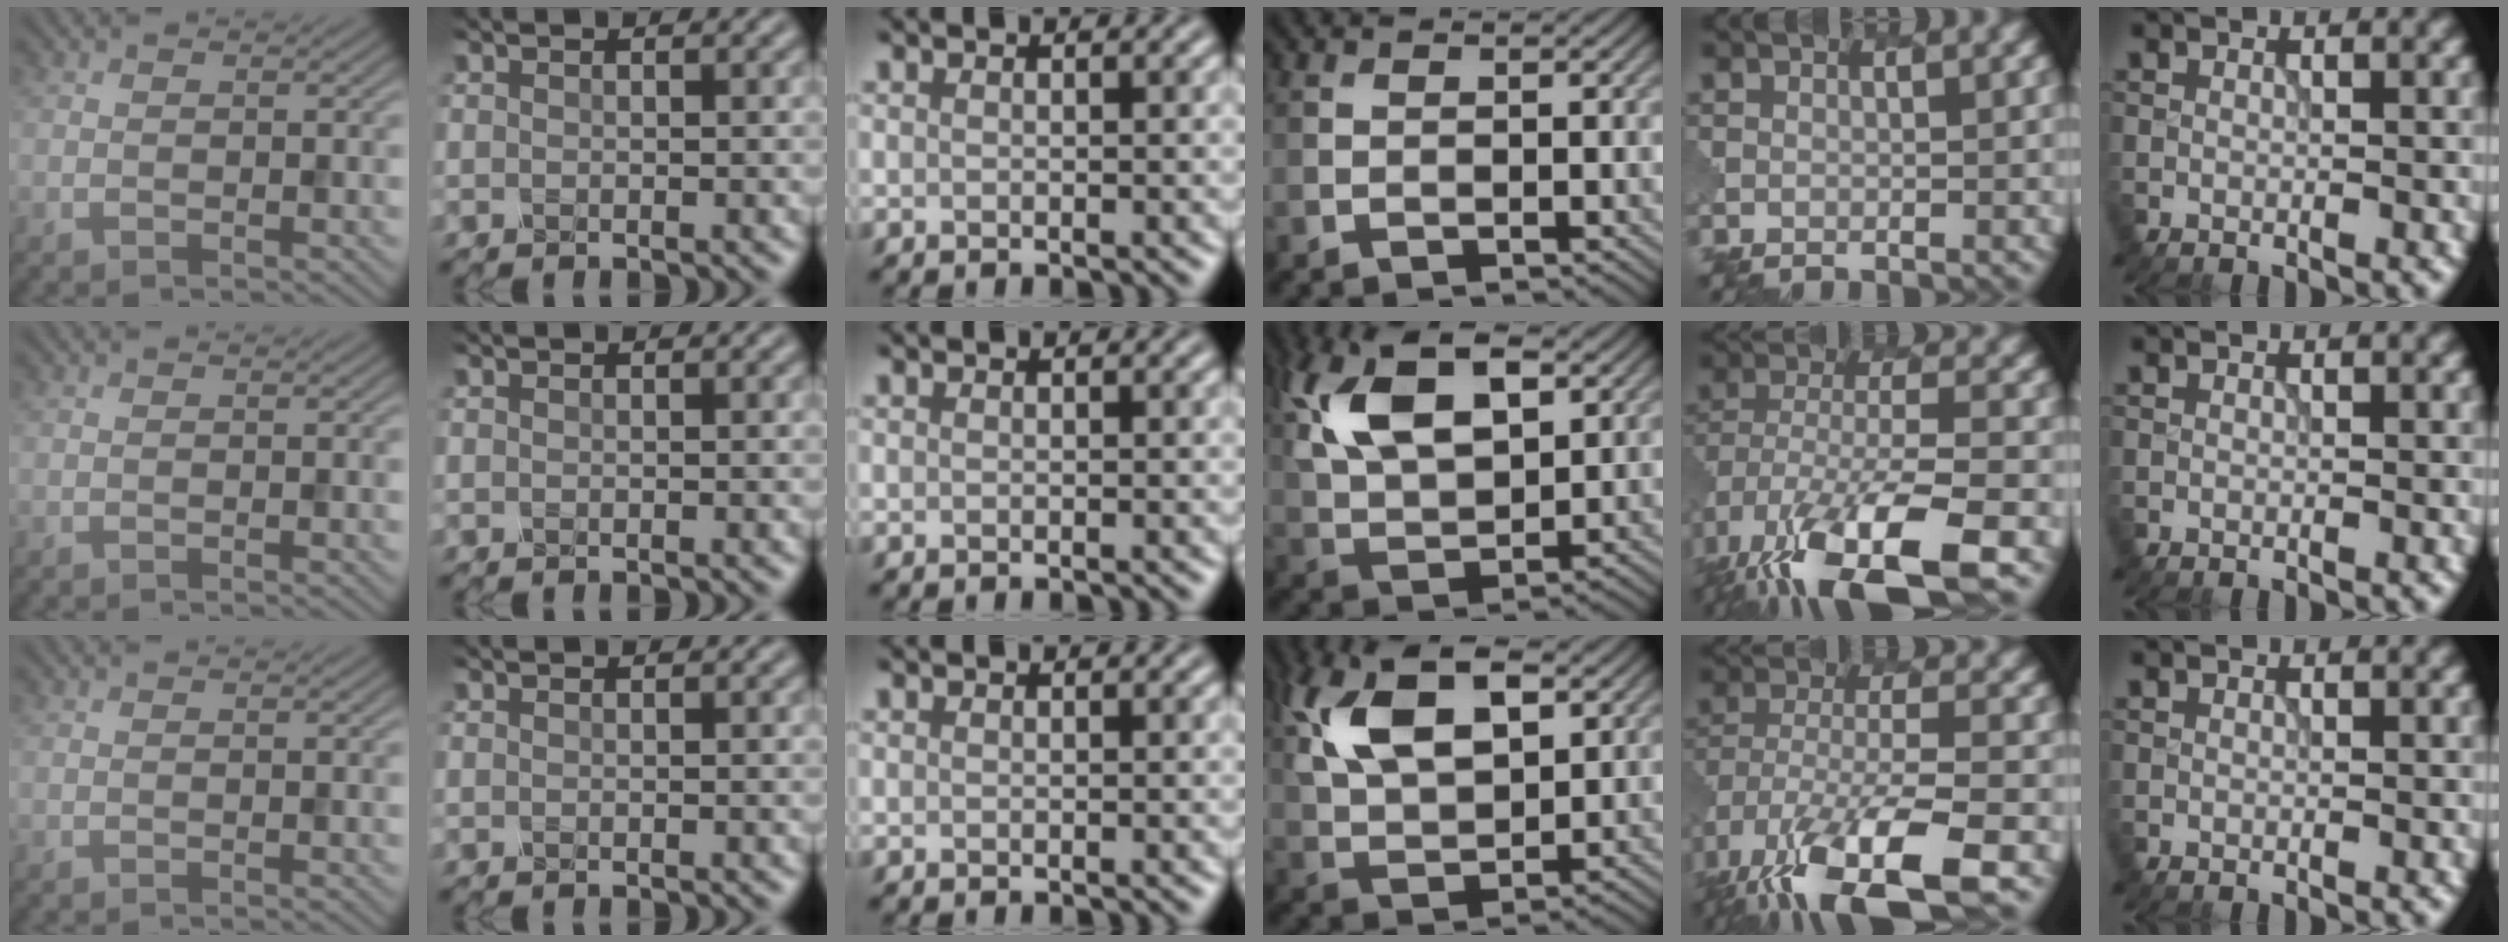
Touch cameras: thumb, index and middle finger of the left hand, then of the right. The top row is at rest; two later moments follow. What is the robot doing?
{"motion": "insert", "object": "pen bag"}